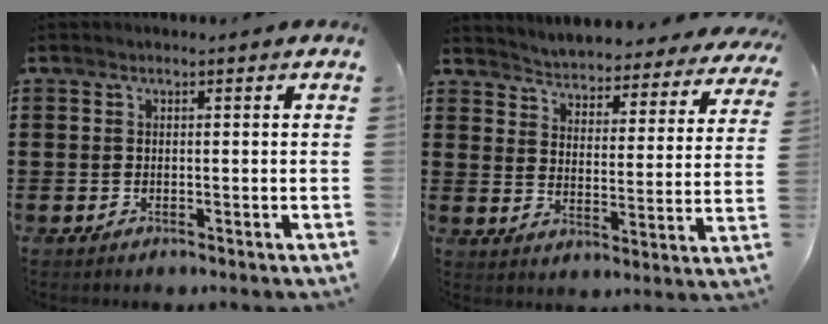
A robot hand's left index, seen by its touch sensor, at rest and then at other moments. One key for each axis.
{"total": 4.1, "fx": 4.1, "fy": -0.2, "fz": -0.4, "tx": -0.020, "ty": -0.041, "tz": 0.065}